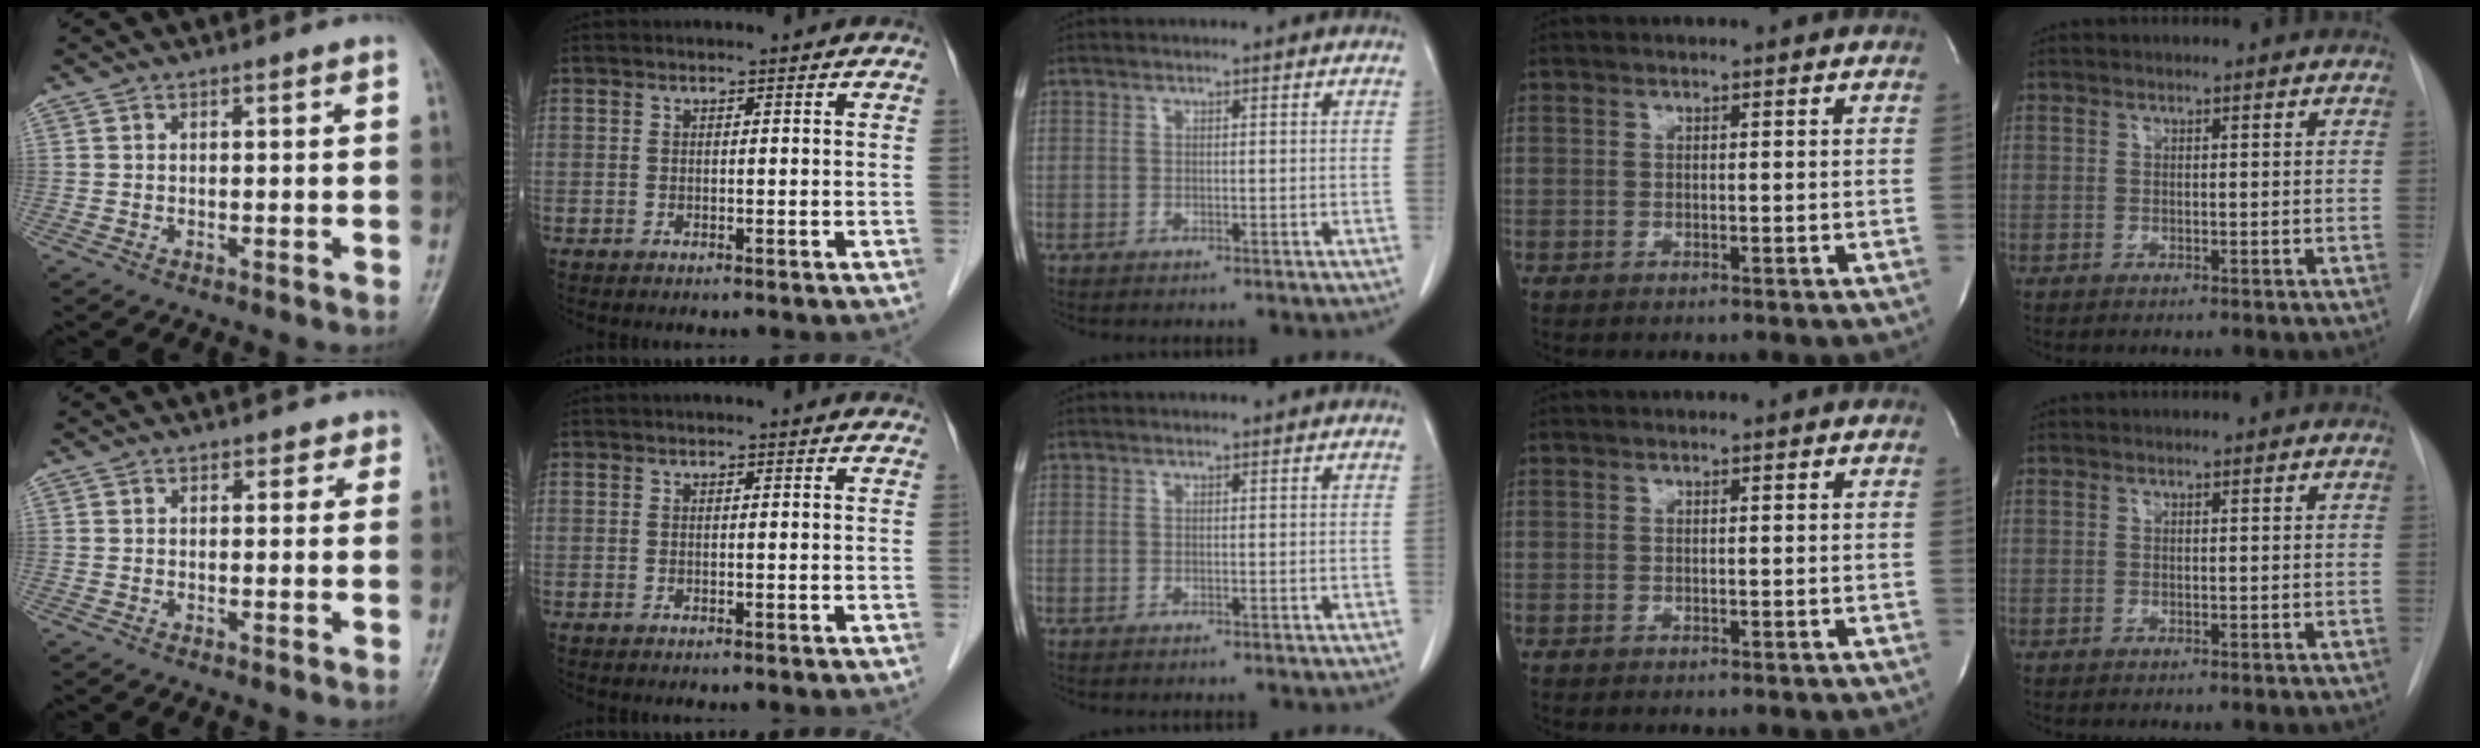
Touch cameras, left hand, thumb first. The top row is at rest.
{"thumb": {"total": 1.5, "force": [0.8, 1.2, 0.4], "torque": [0.015, -0.002, 0.002]}, "index": {"total": 3.1, "force": [2.9, 0.4, 1.0], "torque": [-0.013, 0.013, 0.022]}}